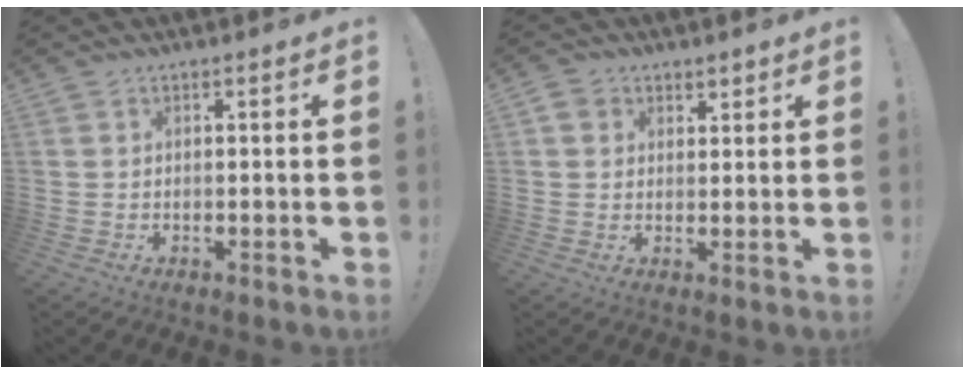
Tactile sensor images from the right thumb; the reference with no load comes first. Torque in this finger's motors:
{"motor_torque": [-0.07, 0.07, 0.01, 0.01, 0.00]}